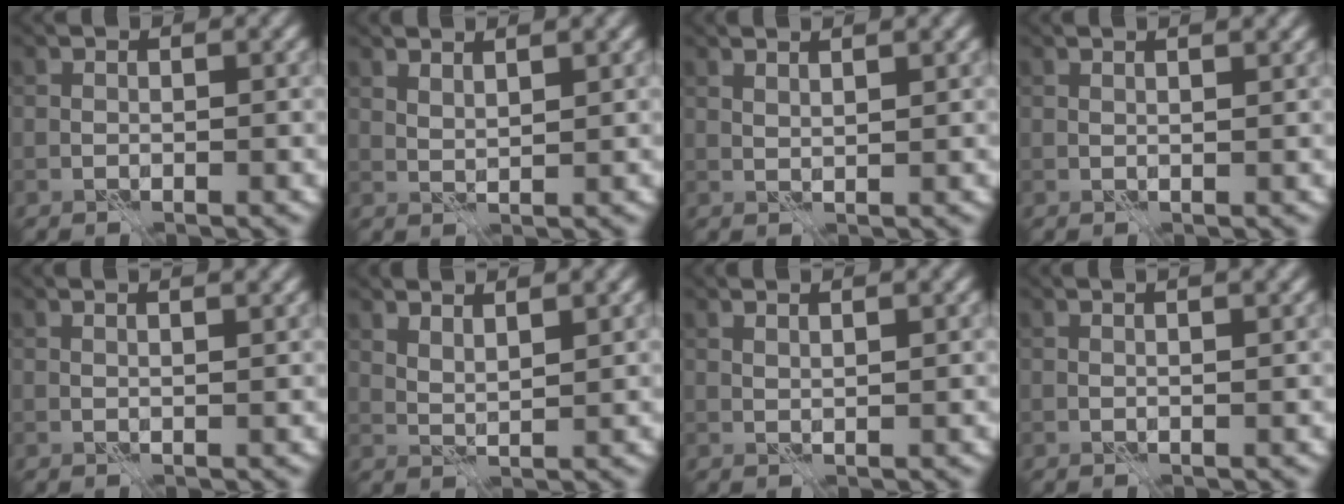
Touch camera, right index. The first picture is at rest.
{"total": 1.8, "force": [1.5, 0.3, 1.0], "torque": [-0.020, 0.000, 0.024]}
{"total": 2.2, "force": [1.6, 0.6, 1.4], "torque": [-0.013, 0.003, 0.011]}
{"total": 2.9, "force": [1.9, 1.1, 1.9], "torque": [-0.008, 0.012, 0.000]}
{"total": 3.8, "force": [2.5, 1.6, 2.5], "torque": [-0.011, 0.027, 0.001]}
{"total": 2.8, "force": [2.2, 0.6, 1.6], "torque": [-0.028, 0.000, 0.037]}
{"total": 2.6, "force": [1.8, 0.8, 1.7], "torque": [-0.014, 0.007, 0.008]}
{"total": 4.0, "force": [2.1, 1.7, 2.9], "torque": [-0.015, 0.025, -0.002]}